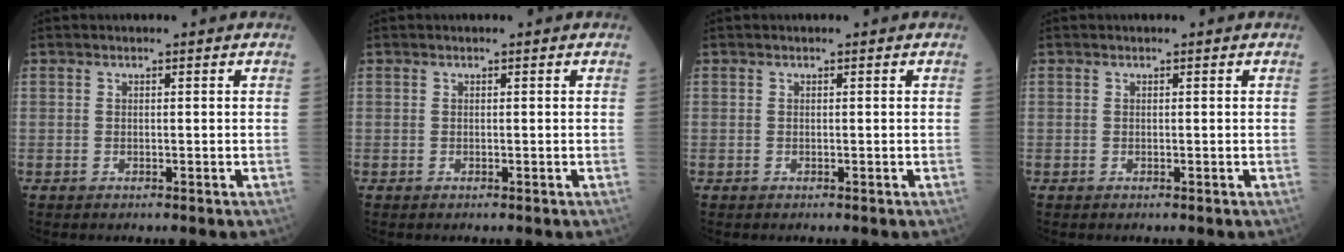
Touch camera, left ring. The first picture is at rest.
{"total": 0.0}
{"total": 0.0}
{"total": 0.0}